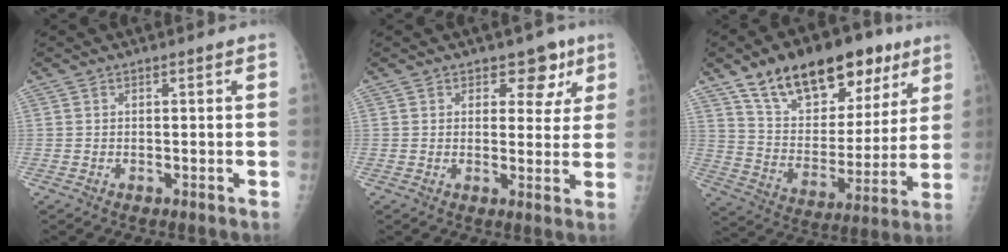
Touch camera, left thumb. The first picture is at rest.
{"total": 5.4, "force": [3.1, 3.8, 2.3], "torque": [0.014, -0.013, 0.037]}
{"total": 23.8, "force": [14.5, 12.5, 14.1], "torque": [-0.181, -0.034, 0.244]}